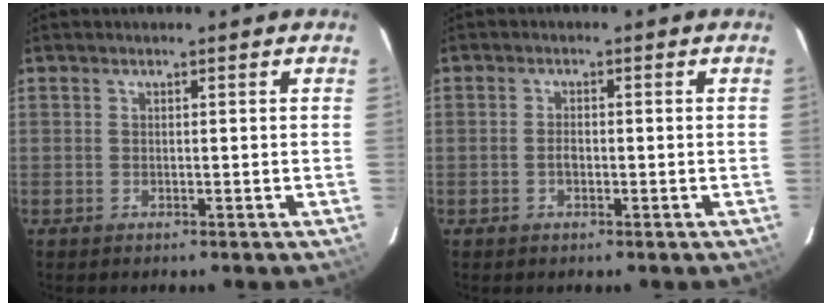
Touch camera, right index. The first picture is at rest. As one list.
[{"total": 1.8, "force": [-0.6, 1.0, 1.4], "torque": [-0.029, 0.003, -0.011]}]